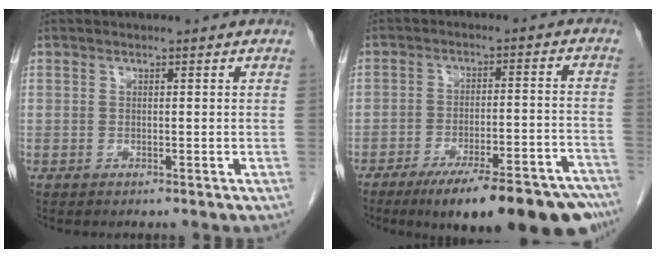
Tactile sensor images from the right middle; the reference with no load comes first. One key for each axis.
{"total": 21.1, "fx": -16.7, "fy": 3.7, "fz": 12.3, "tx": -0.106, "ty": 0.011, "tz": -0.230}